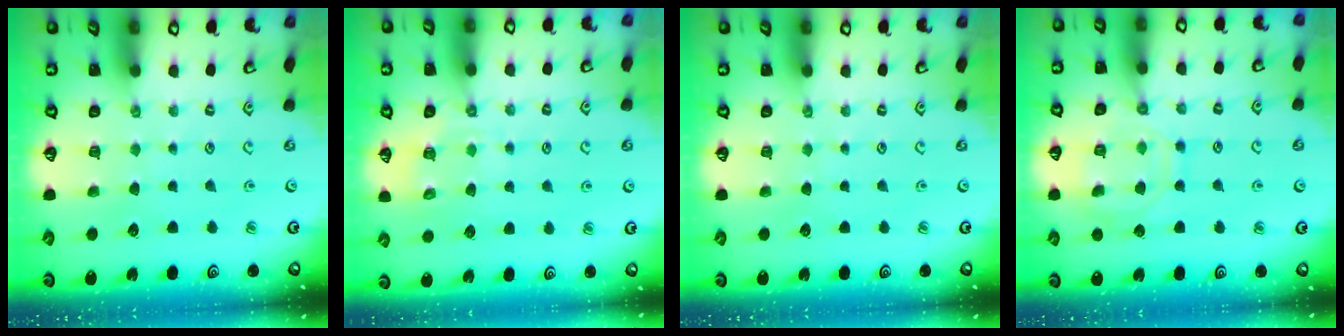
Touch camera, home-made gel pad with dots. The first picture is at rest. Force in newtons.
{"total": 6.2, "press": 6.1, "slide": 1.0}
{"total": 0.0}
{"total": 11.2, "press": 11.2, "slide": 1.0}